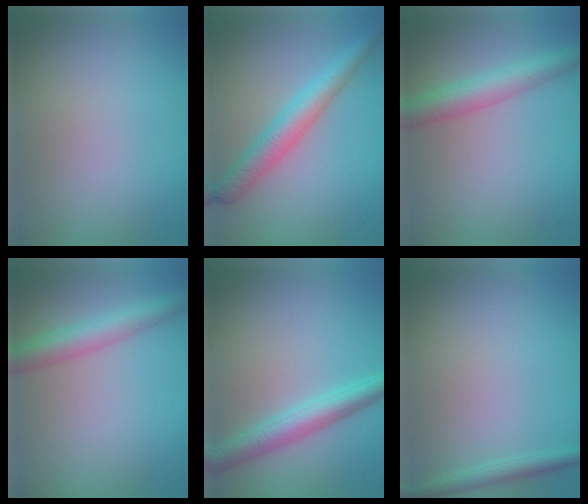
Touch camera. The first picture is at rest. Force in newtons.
{"total": 4.3, "press": 4.3, "slide": 0.1}
{"total": 4.2, "press": 4.2, "slide": 0.1}
{"total": 4.1, "press": 4.1, "slide": 0.0}
{"total": 4.2, "press": 4.2, "slide": 0.1}
{"total": 1.8, "press": 1.8, "slide": 0.1}